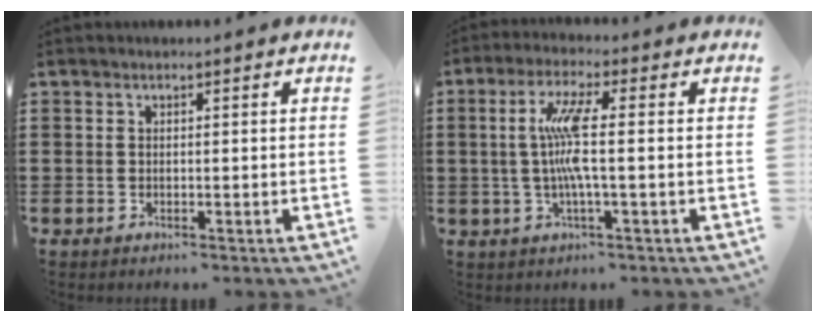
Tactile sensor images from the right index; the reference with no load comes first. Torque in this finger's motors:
{"motor_torque": [0.58, -0.35, 0.85, 0.21]}